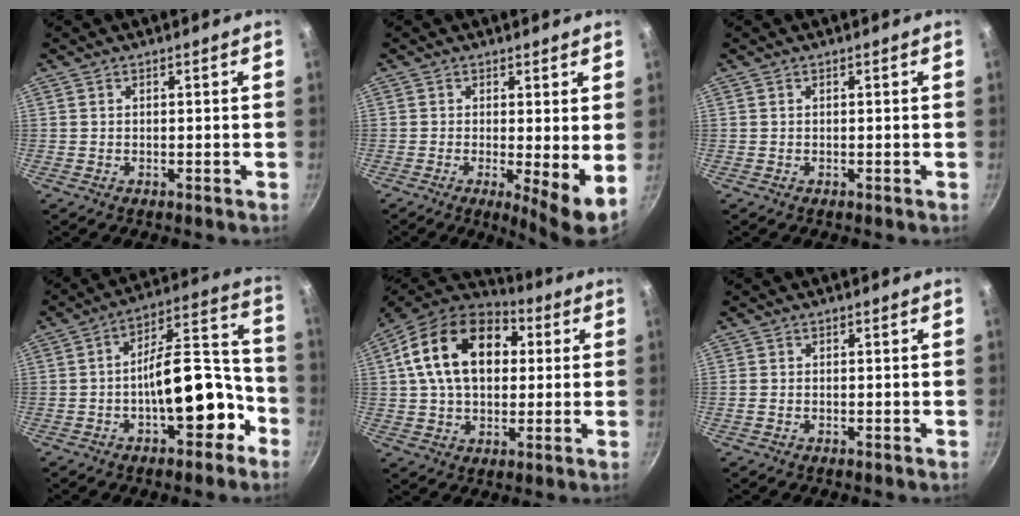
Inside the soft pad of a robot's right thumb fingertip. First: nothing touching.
{"total": 6.5, "force": [0.0, 1.5, 6.3], "torque": [-0.087, -0.022, 0.000]}
{"total": 0.0}
{"total": 16.0, "force": [-5.7, 7.3, 13.0], "torque": [-0.134, 0.083, -0.084]}
{"total": 20.5, "force": [4.7, 13.8, 14.5], "torque": [-0.225, 0.021, 0.062]}
{"total": 0.9, "force": [-0.2, 0.7, 0.6], "torque": [-0.015, 0.001, -0.005]}